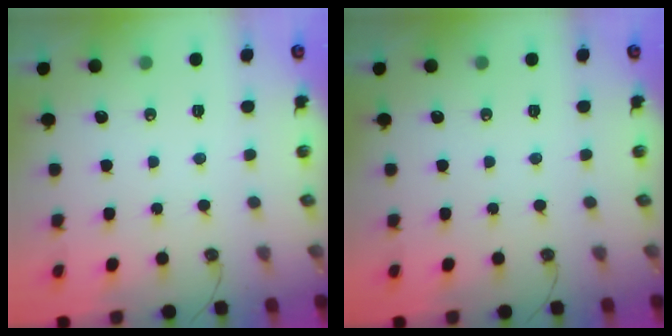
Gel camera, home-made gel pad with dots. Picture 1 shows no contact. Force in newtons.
{"total": 0.0}